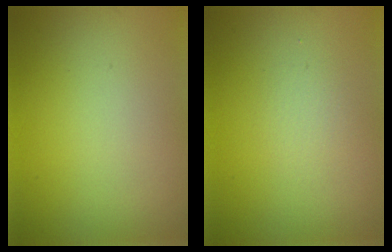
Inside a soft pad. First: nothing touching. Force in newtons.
{"total": 1.2, "press": 1.2, "slide": 0.1}